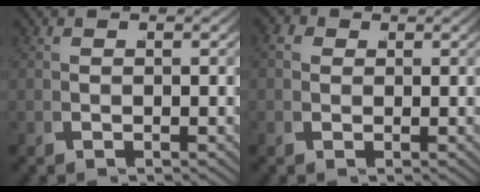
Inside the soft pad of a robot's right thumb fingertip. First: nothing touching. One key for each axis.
{"total": 2.0, "fx": 0.6, "fy": 1.8, "fz": 0.6, "tx": -0.015, "ty": 0.001, "tz": 0.005}